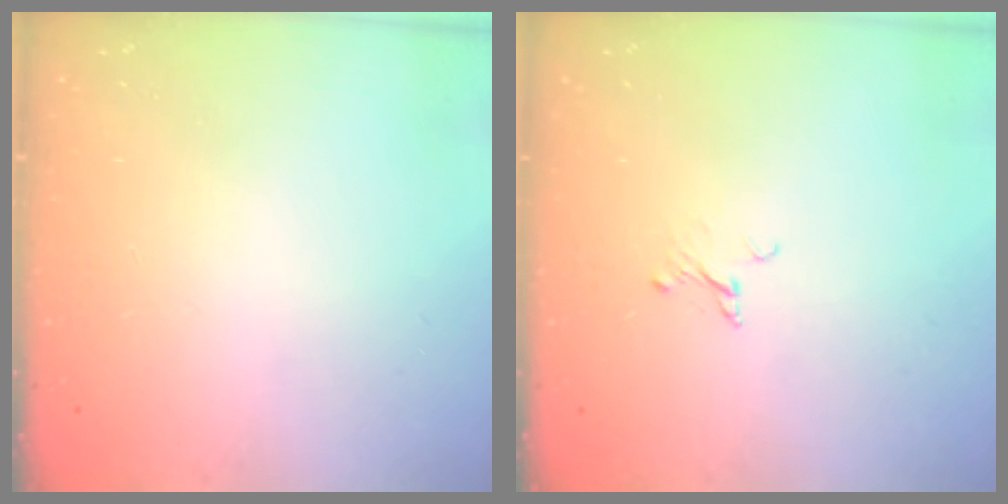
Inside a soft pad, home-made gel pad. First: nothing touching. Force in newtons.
{"total": 2.1, "press": 2.1, "slide": 0.1}